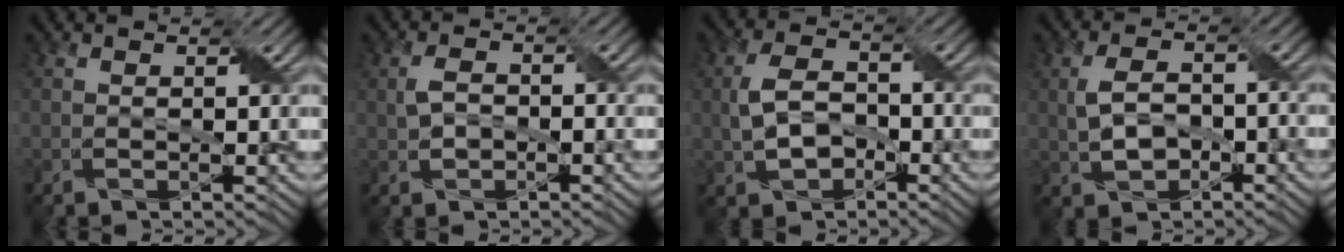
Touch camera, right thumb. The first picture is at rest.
{"total": 2.7, "force": [-0.3, 1.9, 1.9], "torque": [-0.042, 0.004, -0.004]}
{"total": 5.6, "force": [-1.4, 3.8, 3.9], "torque": [-0.089, 0.005, -0.027]}
{"total": 5.1, "force": [-0.9, 3.2, 3.9], "torque": [-0.081, 0.003, -0.015]}